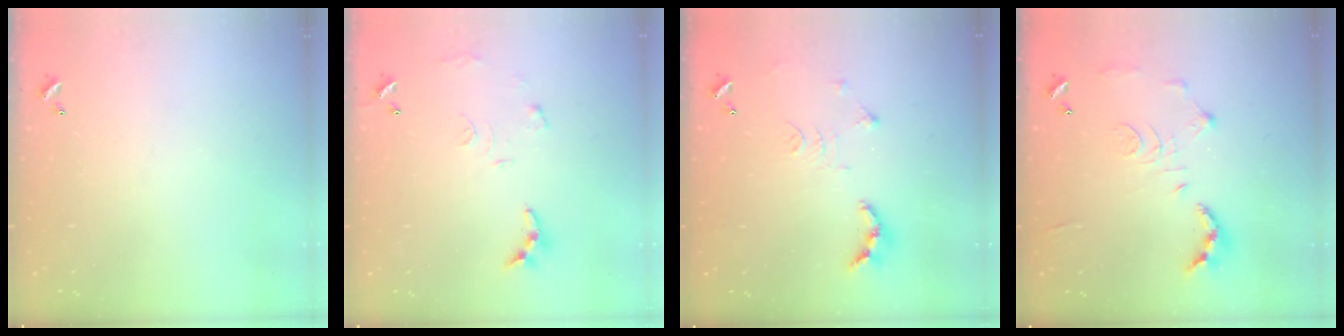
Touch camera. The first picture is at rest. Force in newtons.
{"total": 9.3, "press": 9.3, "slide": 0.6}
{"total": 10.3, "press": 10.2, "slide": 1.0}
{"total": 10.7, "press": 10.6, "slide": 0.5}